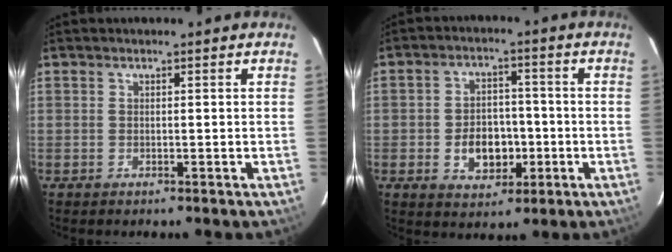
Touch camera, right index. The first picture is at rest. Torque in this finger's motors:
{"motor_torque": [0.26, -0.12, 0.42, 0.03]}